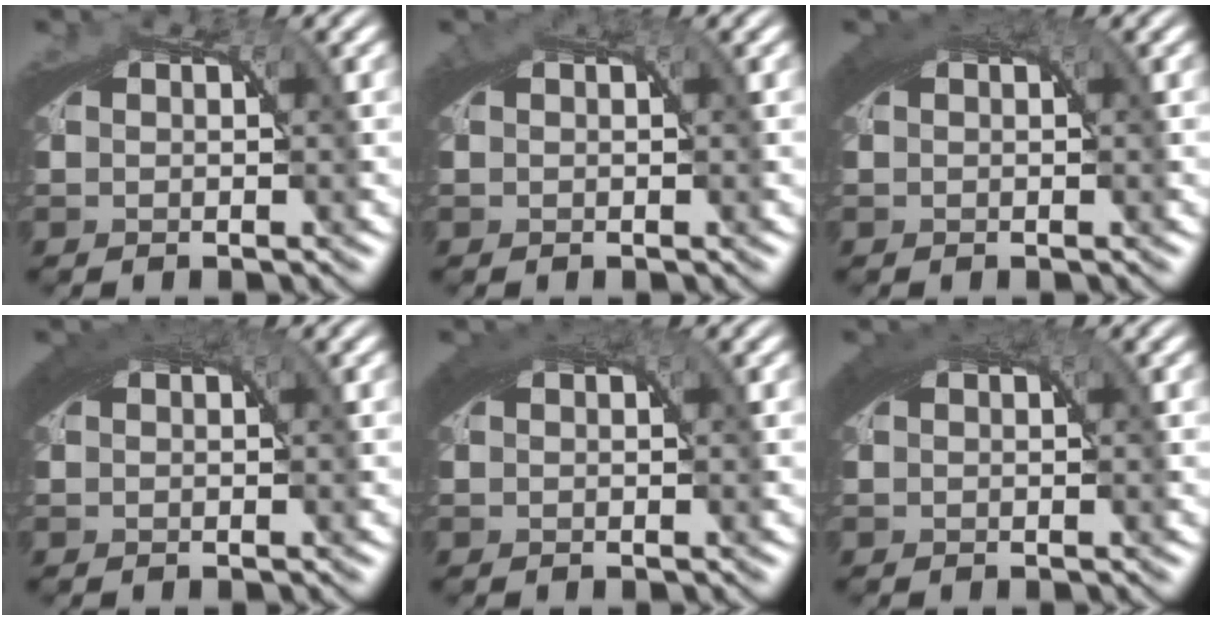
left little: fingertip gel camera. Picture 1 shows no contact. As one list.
[{"total": 0.6, "force": [0.2, 0.3, 0.4], "torque": [-0.005, 0.000, 0.002]}, {"total": 2.1, "force": [1.1, 0.4, 1.7], "torque": [-0.020, 0.010, 0.014]}, {"total": 2.7, "force": [1.4, 0.6, 2.2], "torque": [-0.026, 0.013, 0.016]}, {"total": 2.3, "force": [1.2, 0.6, 1.9], "torque": [-0.023, 0.010, 0.014]}, {"total": 2.3, "force": [1.2, 0.6, 1.9], "torque": [-0.022, 0.010, 0.014]}]